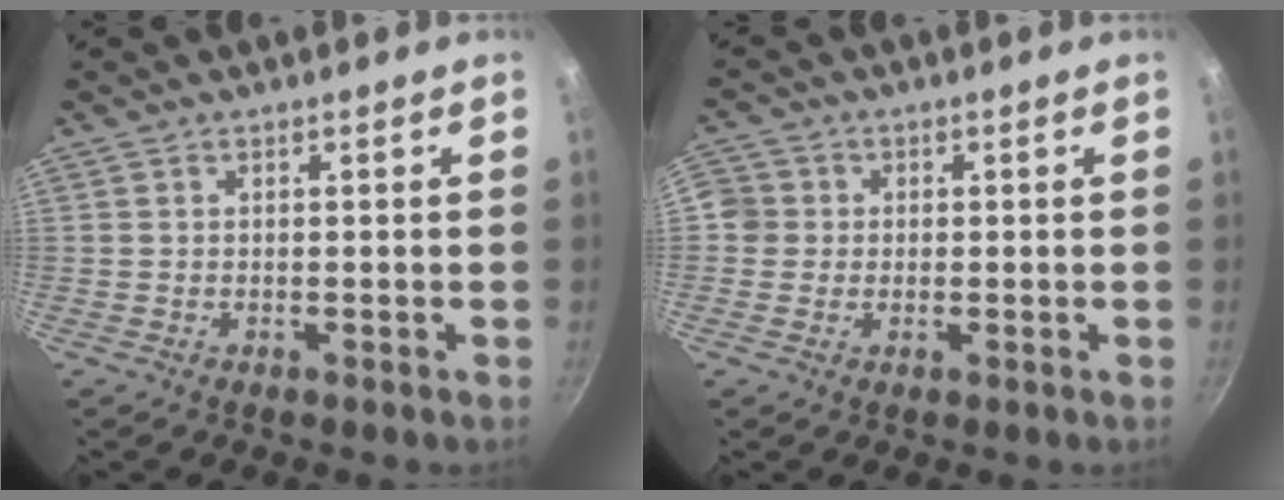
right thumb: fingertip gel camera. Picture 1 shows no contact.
{"total": 4.3, "force": [-0.2, 4.1, 1.0], "torque": [0.008, 0.002, -0.016]}